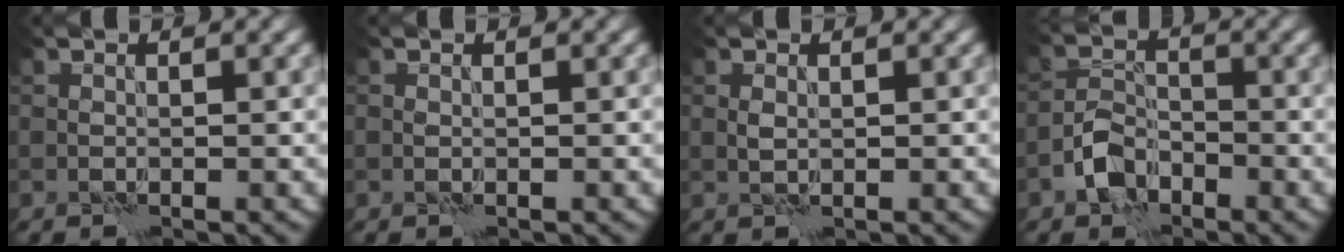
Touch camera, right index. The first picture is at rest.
{"total": 0.0}
{"total": 0.7, "force": [0.2, 0.4, 0.5], "torque": [-0.015, 0.000, 0.006]}
{"total": 3.3, "force": [-2.1, 2.0, 1.6], "torque": [-0.025, 0.009, -0.047]}